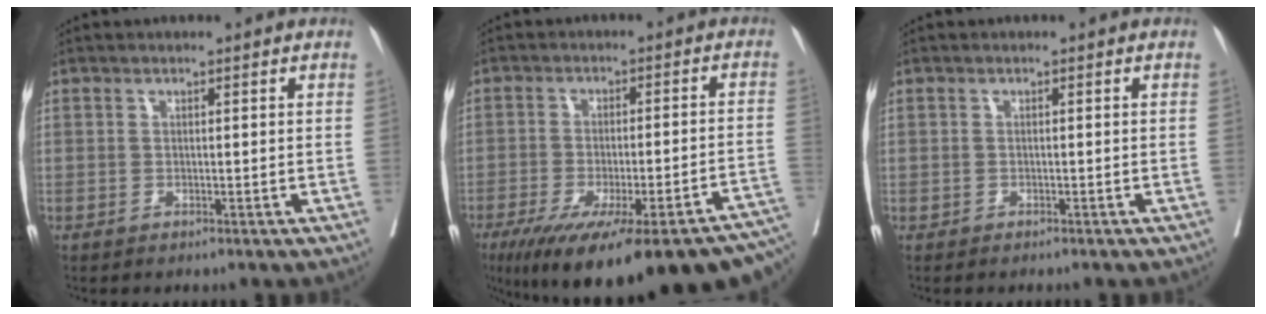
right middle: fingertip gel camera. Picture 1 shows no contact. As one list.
[{"total": 27.5, "force": [-19.8, 3.5, 18.8], "torque": [-0.207, -0.034, -0.266]}, {"total": 1.3, "force": [-1.1, 0.3, 0.5], "torque": [-0.010, -0.002, -0.016]}]